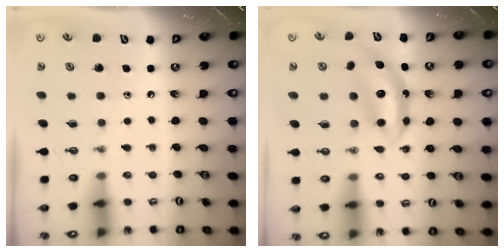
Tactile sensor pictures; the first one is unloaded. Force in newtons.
{"total": 7.3, "press": 7.3, "slide": 0.2}